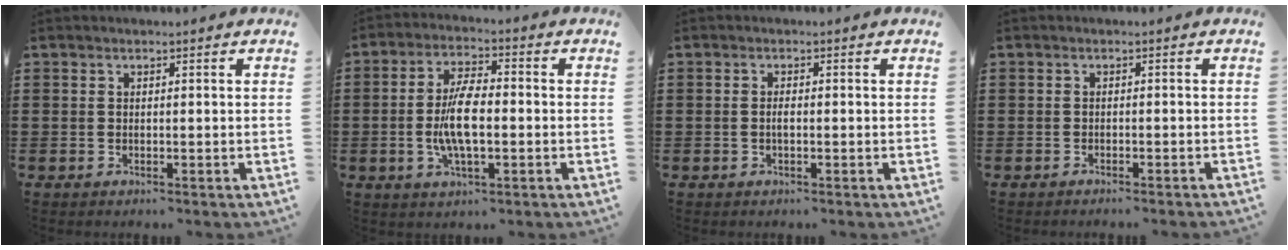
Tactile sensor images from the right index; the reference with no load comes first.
{"total": 8.2, "force": [-1.0, 3.1, 7.6], "torque": [-0.166, -0.005, -0.024]}
{"total": 1.0, "force": [-0.1, 0.4, 0.9], "torque": [-0.019, 0.001, -0.002]}
{"total": 0.8, "force": [-0.8, -0.1, 0.2], "torque": [-0.004, 0.000, -0.016]}